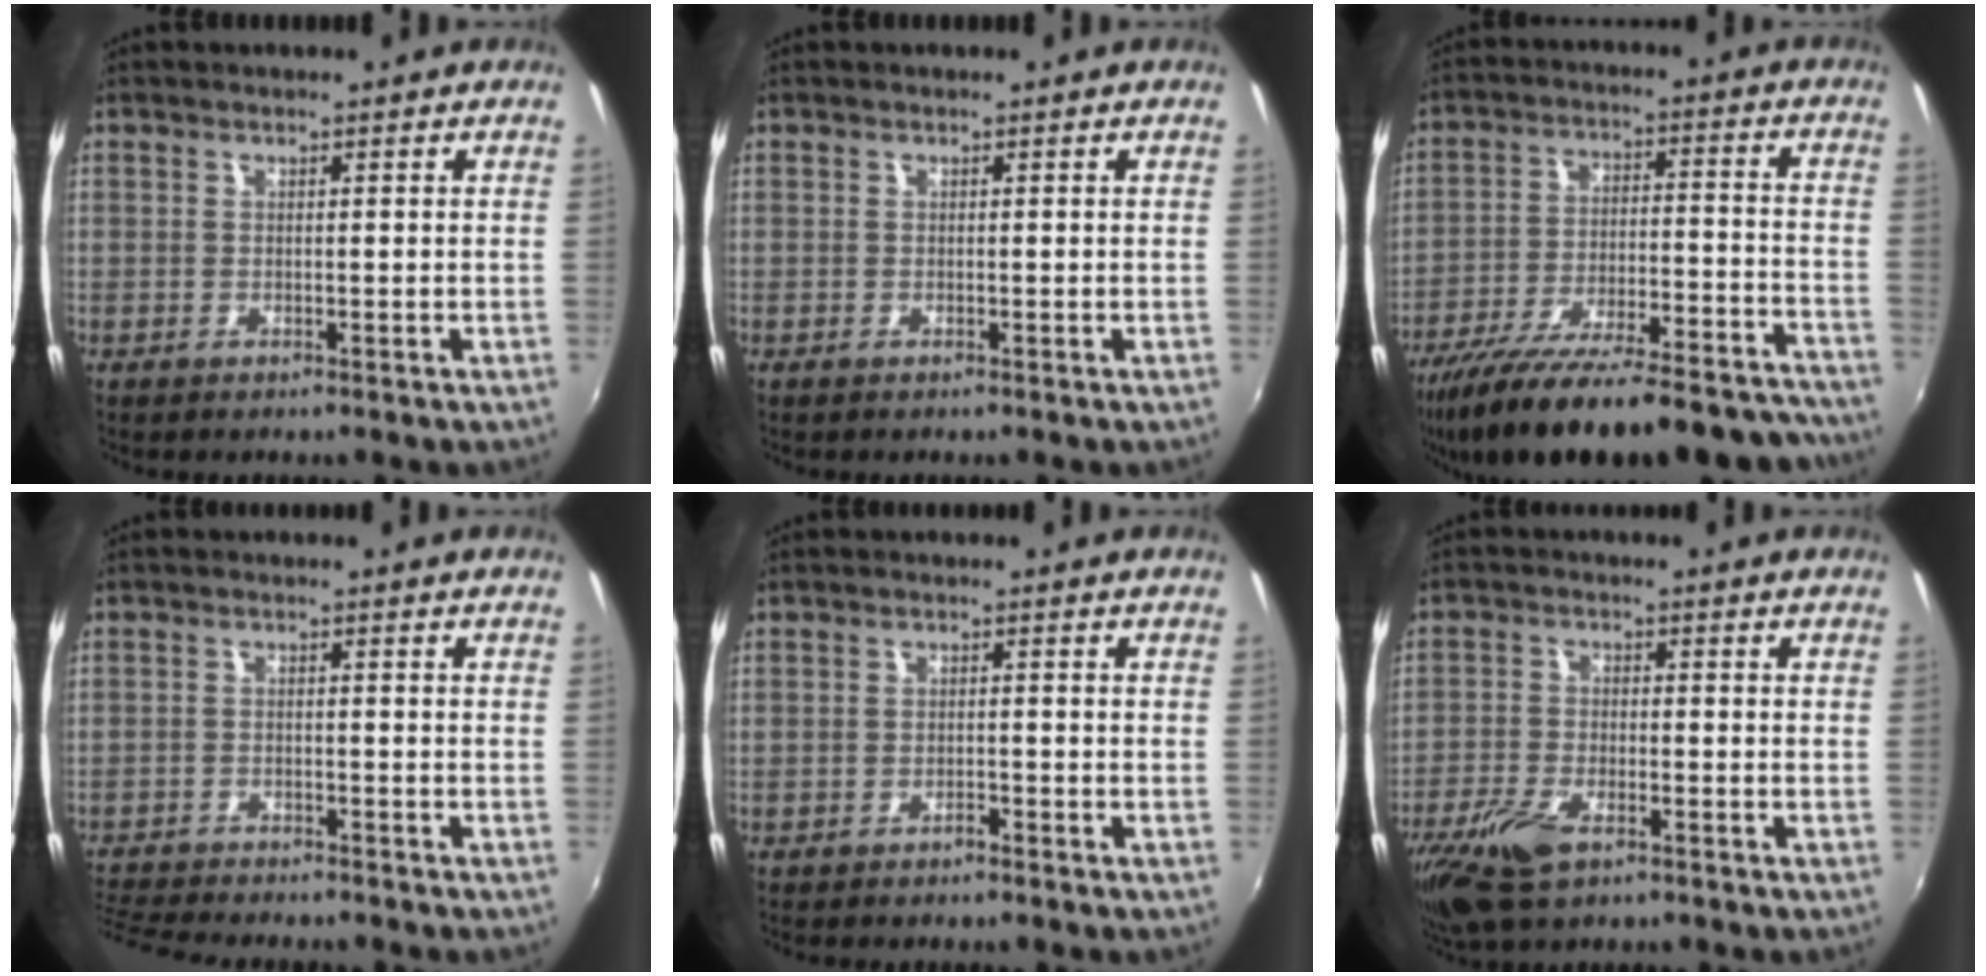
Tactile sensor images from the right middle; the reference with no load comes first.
{"total": 0.0}
{"total": 29.3, "force": [-25.4, 6.0, 13.4], "torque": [-0.228, -0.042, -0.357]}
{"total": 9.1, "force": [-8.6, 0.9, 2.9], "torque": [-0.086, -0.021, -0.147]}
{"total": 1.3, "force": [-1.3, -0.1, 0.2], "torque": [-0.008, -0.002, -0.024]}
{"total": 8.9, "force": [-5.6, 3.7, 5.9], "torque": [-0.143, -0.022, -0.114]}